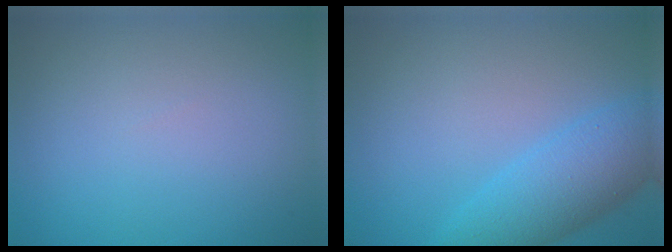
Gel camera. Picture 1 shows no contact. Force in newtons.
{"total": 5.3, "press": 5.3, "slide": 0.2}